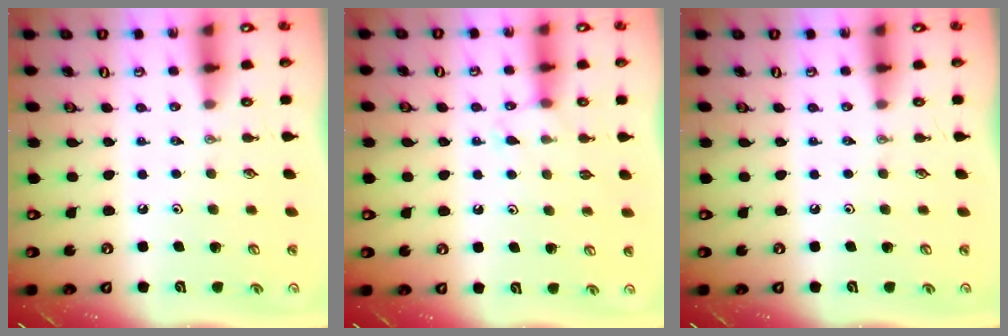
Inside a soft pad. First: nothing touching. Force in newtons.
{"total": 5.4, "press": 5.4, "slide": 0.6}
{"total": 0.0}